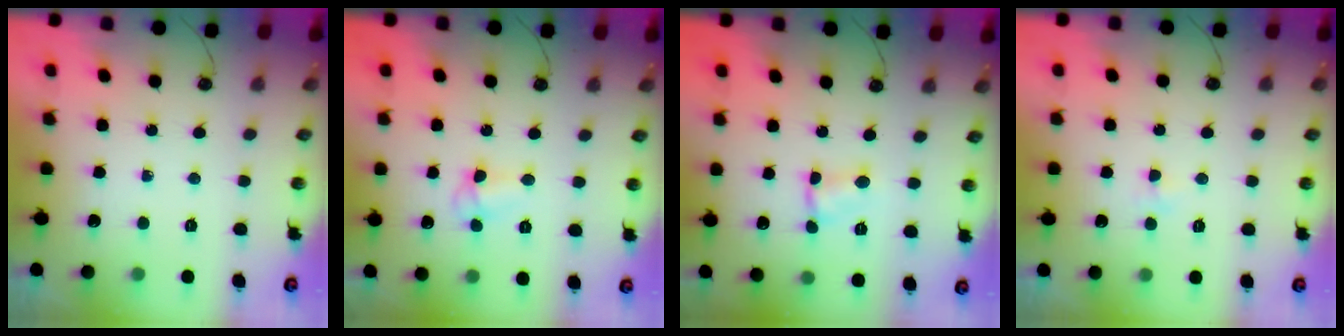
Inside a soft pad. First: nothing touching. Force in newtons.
{"total": 3.7, "press": 3.7, "slide": 0.3}
{"total": 1.7, "press": 1.6, "slide": 0.2}
{"total": 2.1, "press": 2.0, "slide": 0.3}